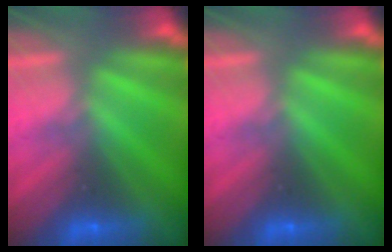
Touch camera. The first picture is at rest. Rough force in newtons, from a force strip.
{"total": 0.0}